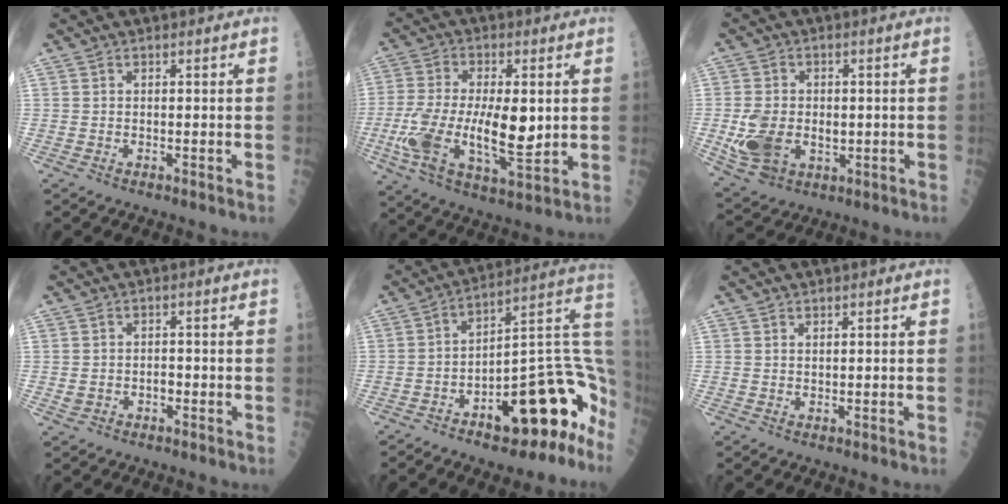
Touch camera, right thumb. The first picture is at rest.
{"total": 17.4, "force": [-0.7, 7.1, 15.9], "torque": [-0.312, -0.016, -0.011]}
{"total": 11.2, "force": [-1.2, 8.0, 7.8], "torque": [-0.134, -0.004, -0.007]}
{"total": 2.5, "force": [-0.6, 2.0, 1.3], "torque": [-0.012, 0.014, -0.004]}
{"total": 19.3, "force": [-8.6, 7.4, 15.6], "torque": [-0.162, 0.089, -0.118]}
{"total": 0.5, "force": [0.4, 0.2, 0.3], "torque": [-0.005, -0.003, 0.007]}